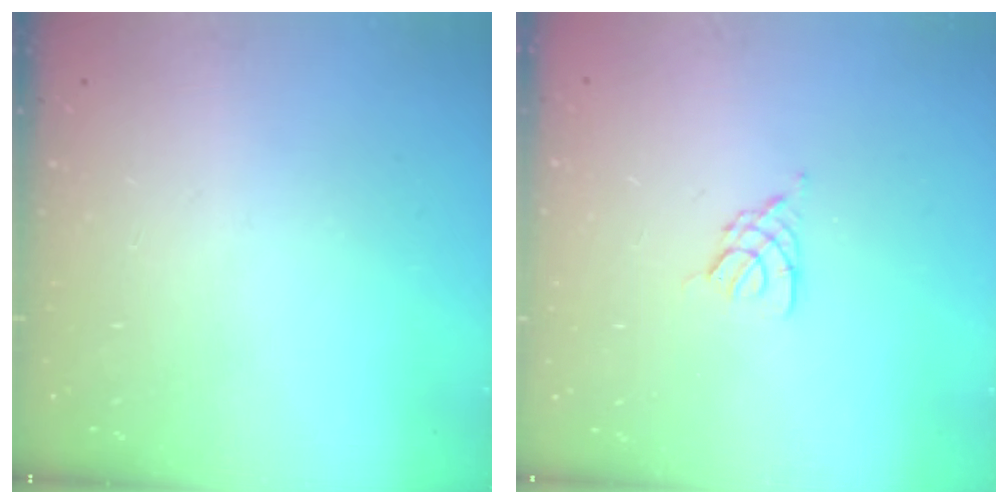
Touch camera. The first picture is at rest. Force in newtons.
{"total": 2.3, "press": 2.3, "slide": 0.5}